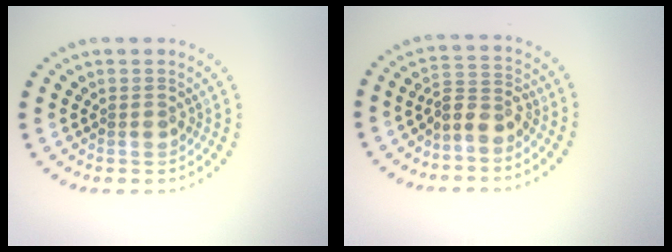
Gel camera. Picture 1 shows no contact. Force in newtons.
{"total": 2.8, "press": 2.4, "slide": 1.5}